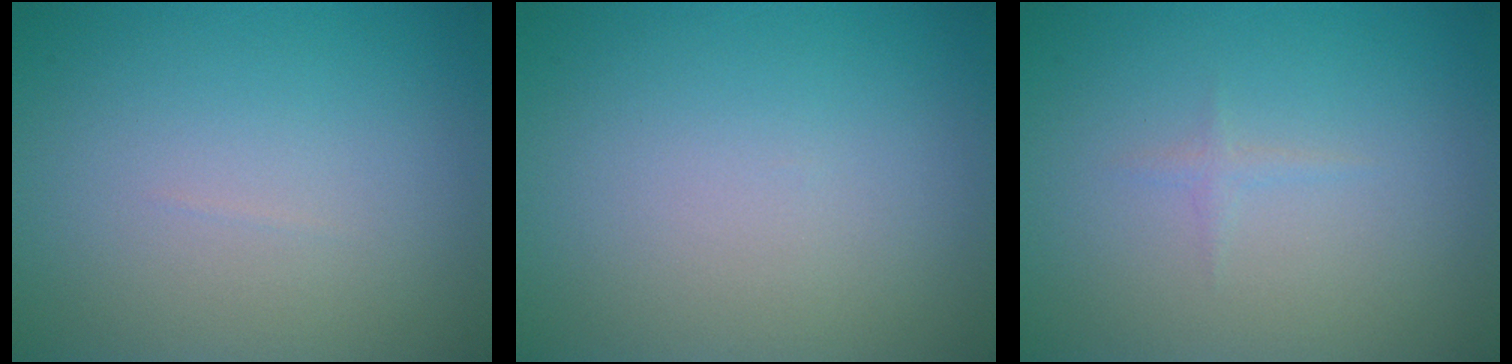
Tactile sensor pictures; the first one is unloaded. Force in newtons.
{"total": 0.0}
{"total": 0.6, "press": 0.6, "slide": 0.1}